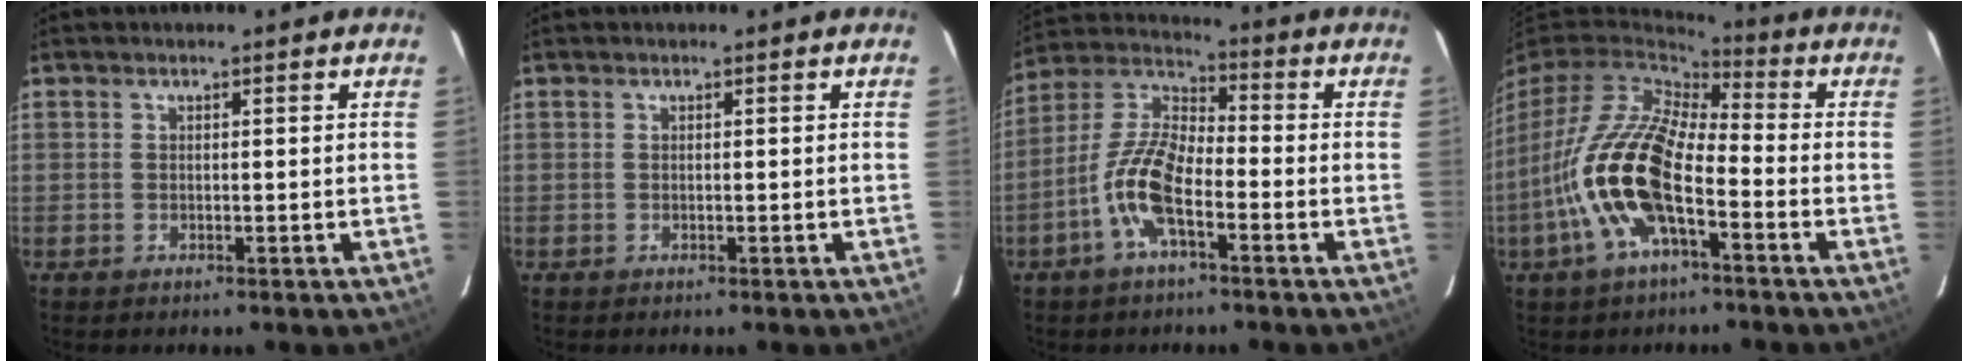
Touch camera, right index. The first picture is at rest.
{"total": 0.0}
{"total": 11.0, "force": [-4.7, 4.1, 9.1], "torque": [-0.199, 0.008, -0.097]}
{"total": 16.6, "force": [-5.7, 6.6, 14.1], "torque": [-0.294, -0.008, -0.117]}